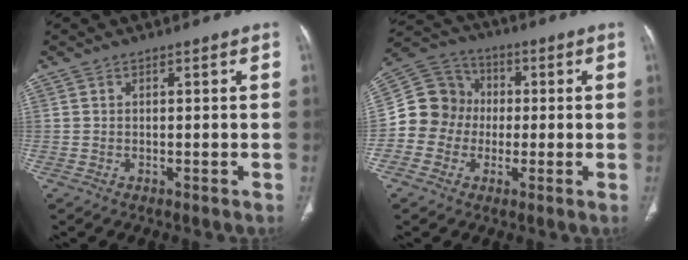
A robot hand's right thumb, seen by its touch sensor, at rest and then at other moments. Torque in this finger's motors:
{"motor_torque": [1.31, 1.15, 0.85, -0.76, 0.07]}